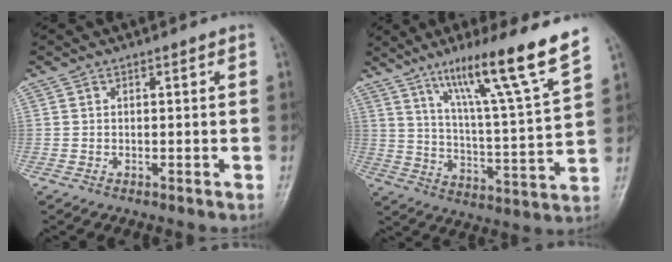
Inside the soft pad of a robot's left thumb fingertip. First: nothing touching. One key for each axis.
{"total": 17.5, "fx": 11.5, "fy": -0.1, "fz": 13.1, "tx": -0.197, "ty": -0.059, "tz": 0.185}